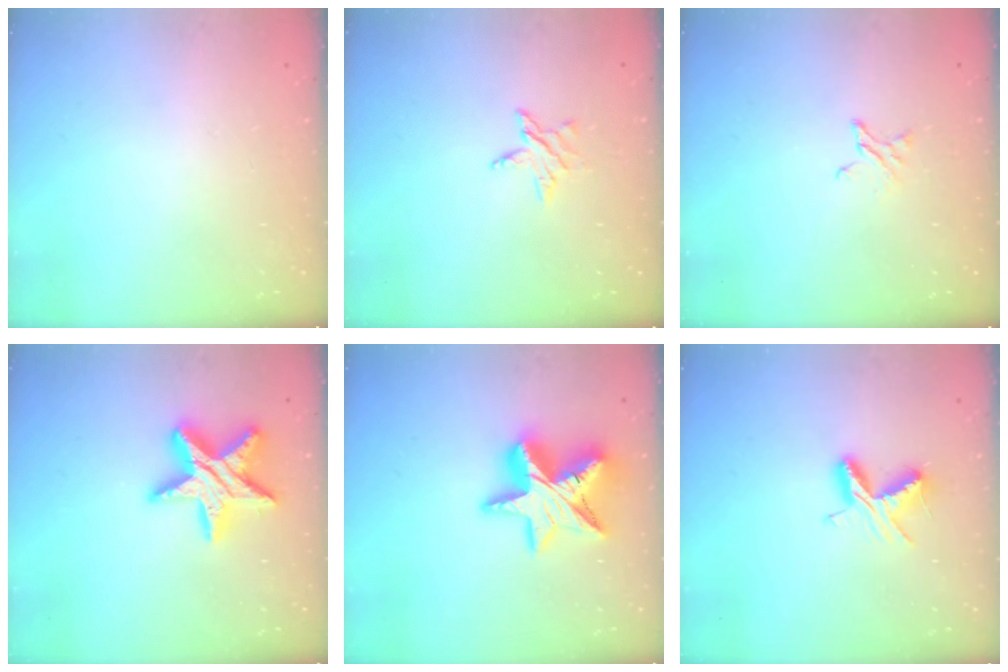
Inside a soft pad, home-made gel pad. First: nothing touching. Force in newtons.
{"total": 5.0, "press": 4.9, "slide": 0.6}
{"total": 2.0, "press": 2.0, "slide": 0.1}
{"total": 16.3, "press": 16.2, "slide": 1.2}
{"total": 20.0, "press": 19.9, "slide": 1.7}
{"total": 7.6, "press": 7.6, "slide": 0.6}